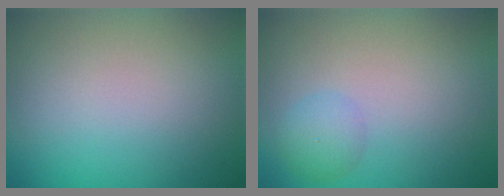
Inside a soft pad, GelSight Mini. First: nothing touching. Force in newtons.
{"total": 2.0, "press": 2.0, "slide": 0.0}